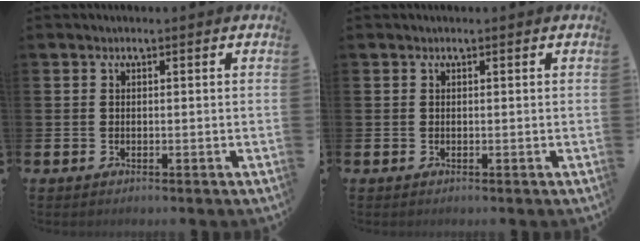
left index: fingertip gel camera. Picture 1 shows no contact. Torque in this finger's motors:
{"motor_torque": [1.07, -1.07, 0.00, 0.00]}